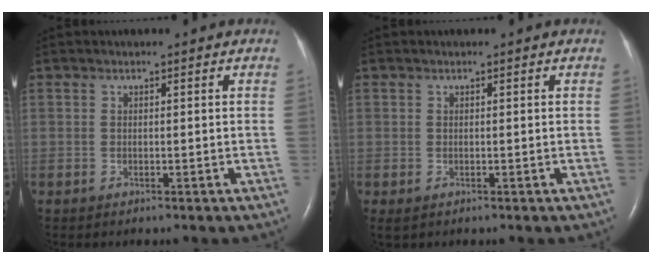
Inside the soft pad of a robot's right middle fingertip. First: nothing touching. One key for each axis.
{"total": 0.7, "fx": -0.3, "fy": 0.4, "fz": 0.6, "tx": -0.011, "ty": -0.003, "tz": 0.001}